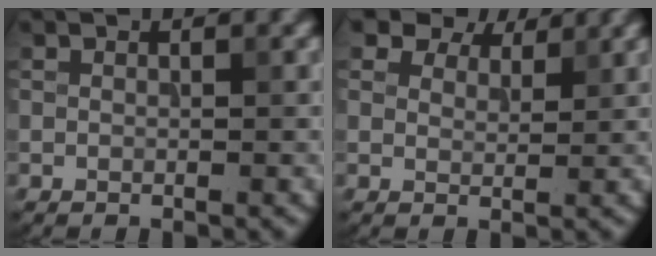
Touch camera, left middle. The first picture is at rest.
{"total": 6.4, "force": [5.3, 2.8, 2.1], "torque": [-0.058, -0.004, 0.090]}